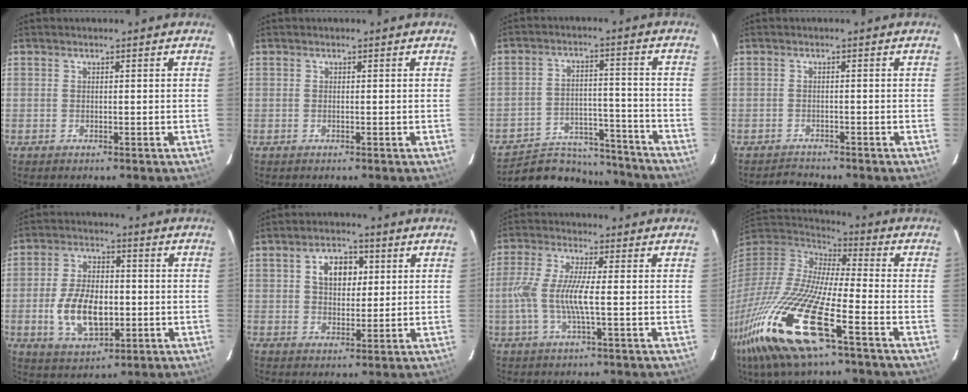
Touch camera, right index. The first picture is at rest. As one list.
[{"total": 0.0}, {"total": 17.8, "force": [-16.0, 6.4, 4.3], "torque": [-0.097, 0.027, -0.214]}, {"total": 2.1, "force": [-2.0, 0.3, -0.2], "torque": [-0.003, 0.002, -0.037]}, {"total": 12.2, "force": [-2.4, 6.8, 9.8], "torque": [-0.197, 0.003, -0.034]}, {"total": 6.7, "force": [2.1, 4.4, 4.5], "torque": [-0.072, 0.021, 0.037]}, {"total": 8.5, "force": [-1.4, 0.9, 8.3], "torque": [-0.177, -0.002, -0.028]}, {"total": 27.4, "force": [-15.3, 5.7, 22.0], "torque": [-0.434, -0.070, -0.294]}]